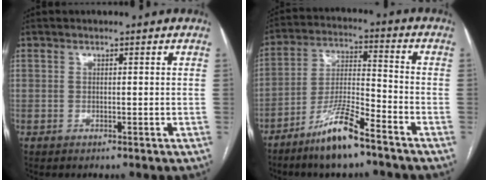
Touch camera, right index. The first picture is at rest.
{"total": 10.5, "force": [-7.4, 1.1, 7.3], "torque": [-0.145, -0.018, -0.144]}